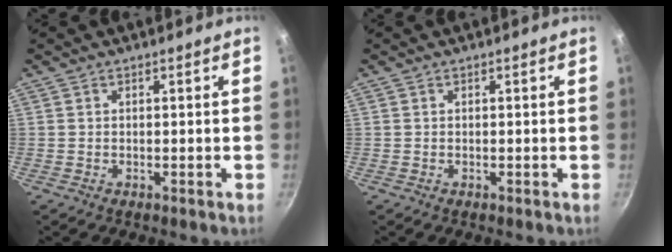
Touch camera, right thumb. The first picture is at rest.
{"total": 0.0}